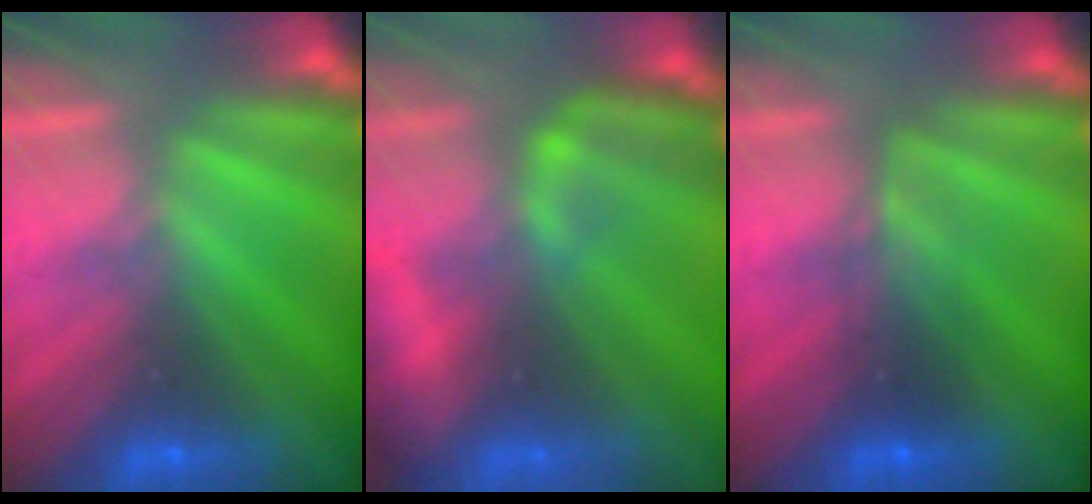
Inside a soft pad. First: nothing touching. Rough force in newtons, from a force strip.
{"total": 8.1}
{"total": 2.4}